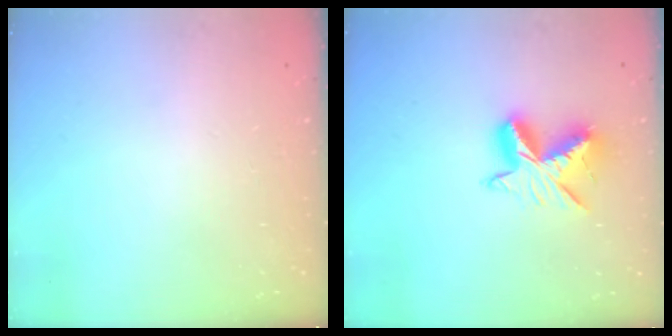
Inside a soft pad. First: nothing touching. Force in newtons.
{"total": 10.6, "press": 10.6, "slide": 0.7}